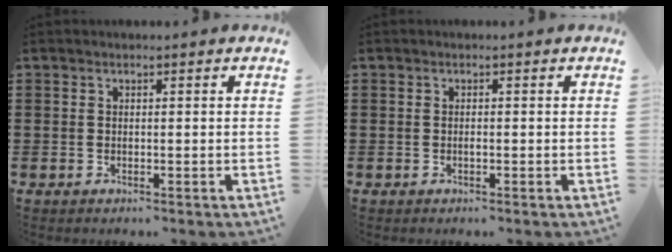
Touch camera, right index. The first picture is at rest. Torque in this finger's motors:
{"motor_torque": [0.29, -0.17, 0.00, 0.00]}